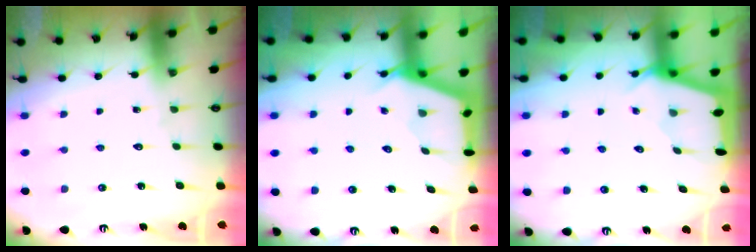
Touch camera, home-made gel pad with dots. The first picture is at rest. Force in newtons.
{"total": 2.9, "press": 2.8, "slide": 0.4}
{"total": 2.2, "press": 2.2, "slide": 0.3}